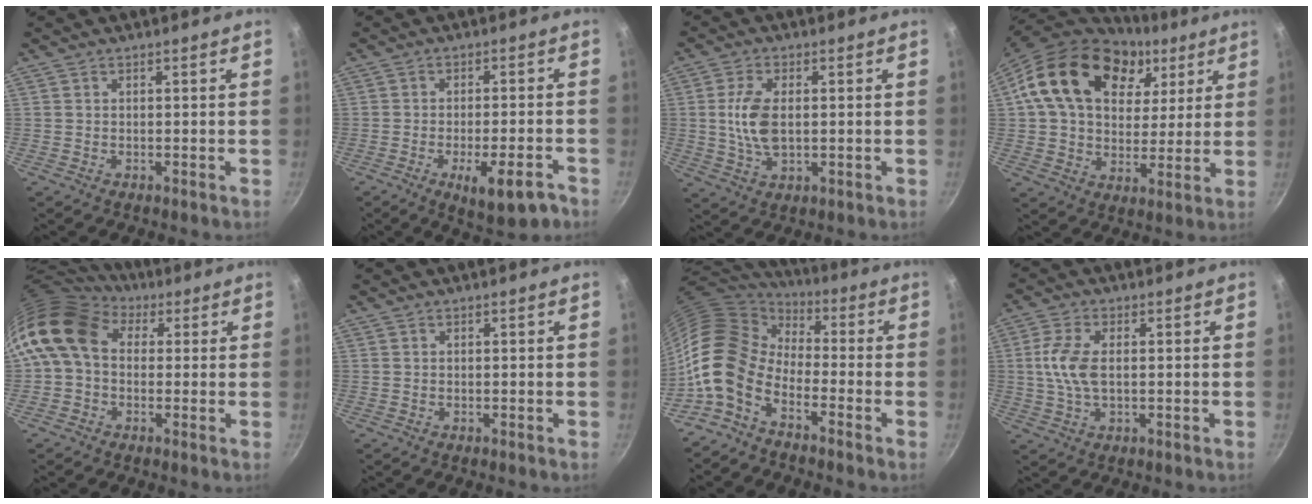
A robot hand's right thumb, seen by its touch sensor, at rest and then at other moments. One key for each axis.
{"total": 9.5, "fx": -4.8, "fy": 2.9, "fz": 7.6, "tx": -0.094, "ty": 0.014, "tz": -0.062}
{"total": 8.0, "fx": 0.5, "fy": 4.3, "fz": 6.8, "tx": -0.138, "ty": -0.002, "tz": 0.011}
{"total": 23.4, "fx": 9.3, "fy": 16.1, "fz": 14.3, "tx": -0.226, "ty": -0.004, "tz": 0.152}
{"total": 12.0, "fx": 2.7, "fy": 9.1, "fz": 7.4, "tx": -0.121, "ty": 0.012, "tz": 0.025}
{"total": 0.0}
{"total": 13.3, "fx": -6.7, "fy": 8.1, "fz": 8.2, "tx": -0.136, "ty": 0.060, "tz": -0.148}
{"total": 7.3, "fx": 0.5, "fy": 3.7, "fz": 6.3, "tx": -0.134, "ty": 0.005, "tz": 0.008}